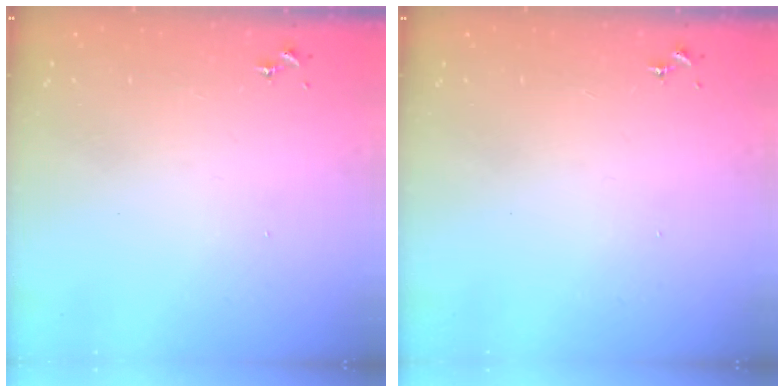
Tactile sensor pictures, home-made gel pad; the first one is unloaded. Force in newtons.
{"total": 0.0}